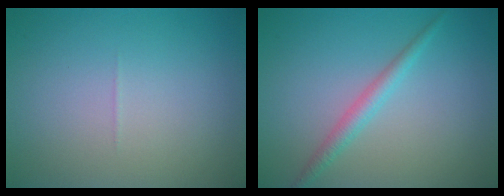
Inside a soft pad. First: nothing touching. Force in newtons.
{"total": 1.9, "press": 1.9, "slide": 0.0}